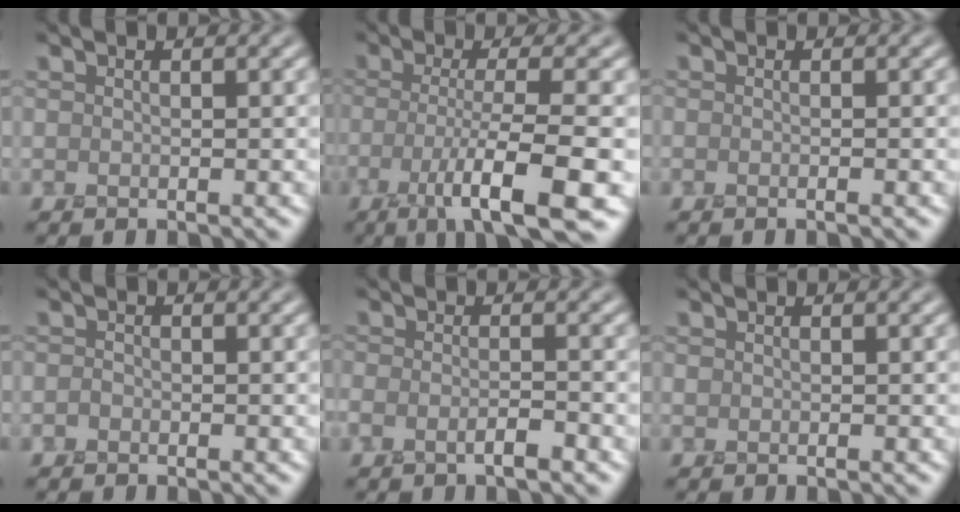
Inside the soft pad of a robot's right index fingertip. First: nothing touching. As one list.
[{"total": 8.1, "force": [-3.1, 1.4, 7.3], "torque": [-0.110, -0.006, -0.061]}, {"total": 0.7, "force": [-0.3, 0.2, 0.6], "torque": [-0.008, -0.005, -0.008]}, {"total": 0.7, "force": [-0.4, 0.6, 0.3], "torque": [-0.003, -0.001, -0.009]}, {"total": 2.4, "force": [-1.2, 0.6, 1.9], "torque": [-0.037, -0.001, -0.027]}, {"total": 0.0}]